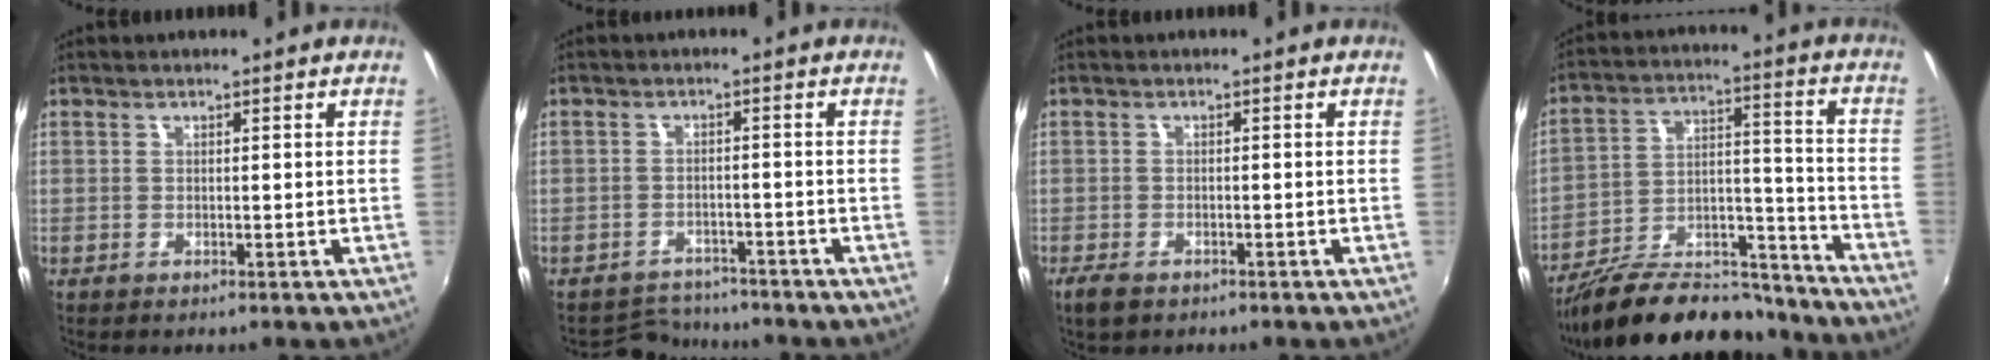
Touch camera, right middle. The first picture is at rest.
{"total": 5.4, "force": [-5.0, 1.8, -0.4], "torque": [-0.009, 0.010, -0.082]}
{"total": 3.4, "force": [-2.4, 1.7, 1.7], "torque": [-0.042, -0.009, -0.043]}
{"total": 21.9, "force": [-18.5, 7.6, 9.0], "torque": [-0.158, 0.032, -0.272]}